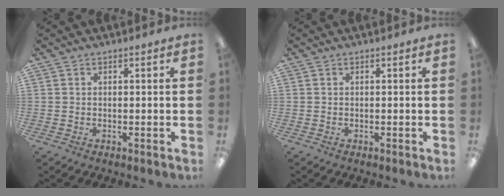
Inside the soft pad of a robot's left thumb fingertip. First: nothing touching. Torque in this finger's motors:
{"motor_torque": [-0.13, 0.03, -0.05, 0.19, 0.00]}